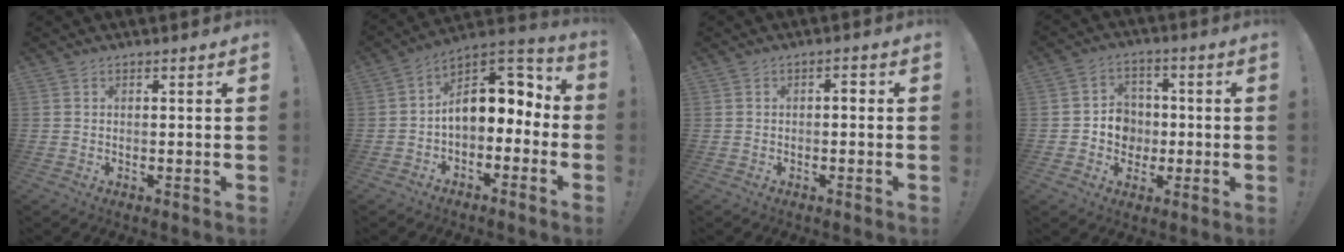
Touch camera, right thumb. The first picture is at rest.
{"total": 12.8, "force": [2.4, 8.4, 9.4], "torque": [-0.118, -0.008, 0.047]}
{"total": 1.7, "force": [-0.6, 0.8, 1.4], "torque": [-0.019, 0.005, -0.015]}
{"total": 8.0, "force": [-1.0, 7.6, 2.4], "torque": [-0.041, 0.009, -0.013]}